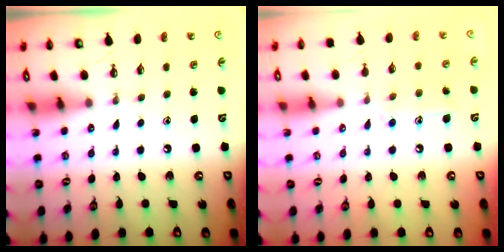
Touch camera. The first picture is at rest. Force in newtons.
{"total": 8.8, "press": 8.7, "slide": 0.7}